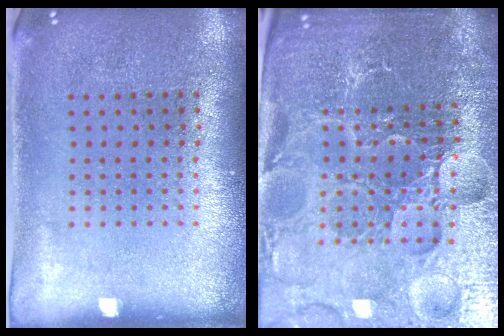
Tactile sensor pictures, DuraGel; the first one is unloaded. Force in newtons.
{"total": 5.3, "press": 5.0, "slide": 1.7}